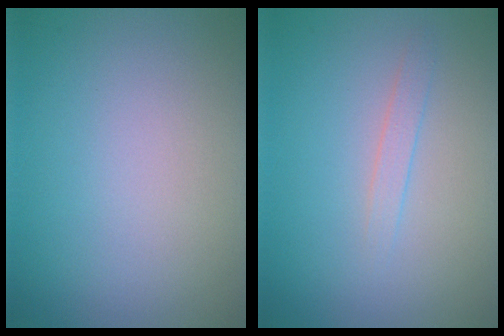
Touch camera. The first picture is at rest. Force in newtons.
{"total": 1.1, "press": 1.1, "slide": 0.0}